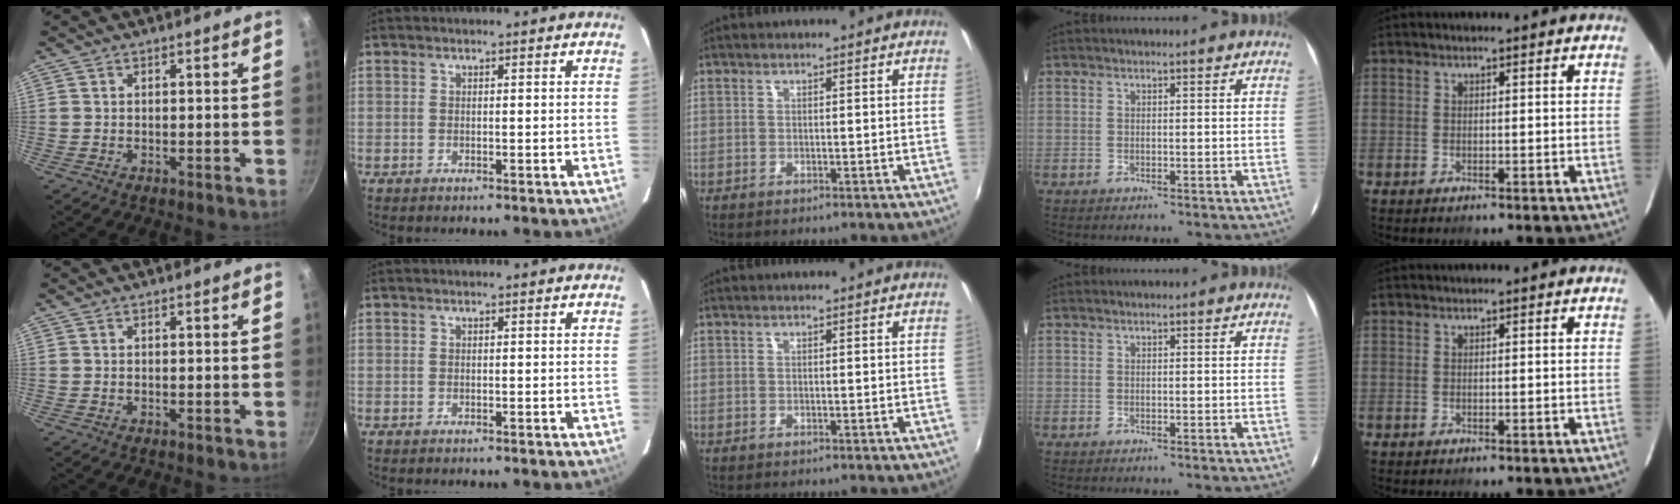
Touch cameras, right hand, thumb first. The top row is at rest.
{}